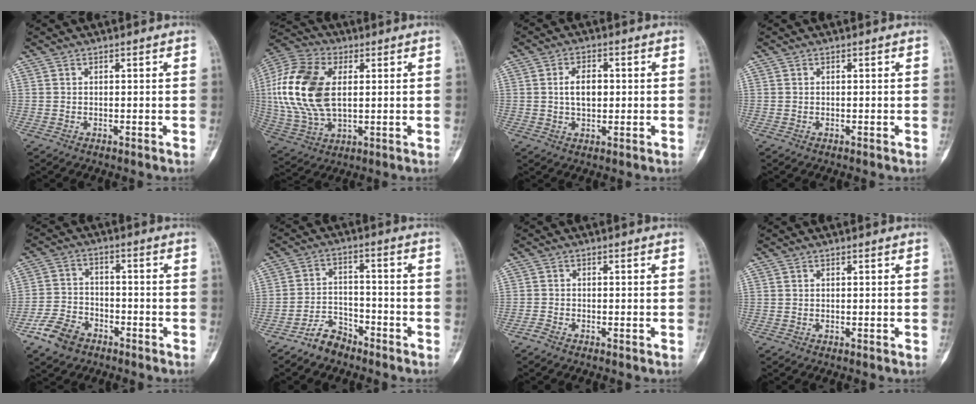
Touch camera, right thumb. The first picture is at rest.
{"total": 19.4, "force": [2.7, 11.6, 15.3], "torque": [-0.323, 0.000, 0.051]}
{"total": 5.2, "force": [0.4, 3.1, 4.1], "torque": [-0.063, 0.005, 0.006]}
{"total": 0.0}
{"total": 7.8, "force": [-5.0, 5.0, 3.3], "torque": [-0.053, 0.028, -0.094]}
{"total": 5.9, "force": [-4.8, 3.0, 1.7], "torque": [-0.016, 0.041, -0.089]}
{"total": 0.9, "force": [-0.8, 0.3, 0.3], "torque": [-0.010, 0.001, -0.019]}
{"total": 0.0}